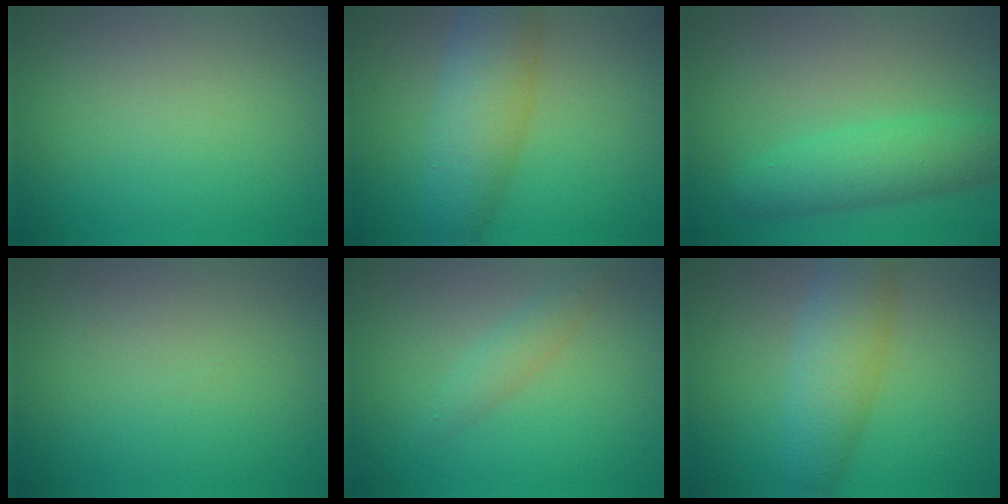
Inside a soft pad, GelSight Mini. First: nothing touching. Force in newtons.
{"total": 6.1, "press": 6.1, "slide": 0.2}
{"total": 4.2, "press": 4.2, "slide": 0.2}
{"total": 0.0}
{"total": 1.6, "press": 1.6, "slide": 0.0}
{"total": 4.7, "press": 4.7, "slide": 0.1}